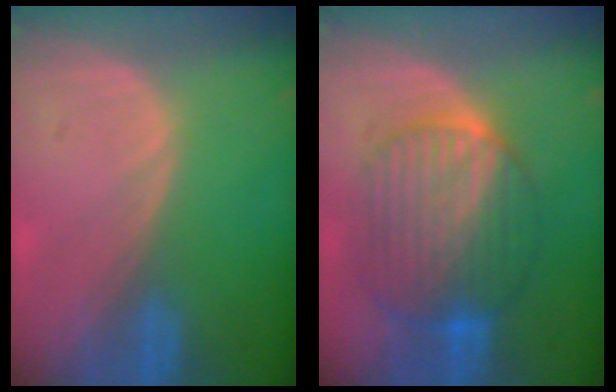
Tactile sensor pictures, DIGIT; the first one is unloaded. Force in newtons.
{"total": 10.3, "press": 10.2, "slide": 0.8}